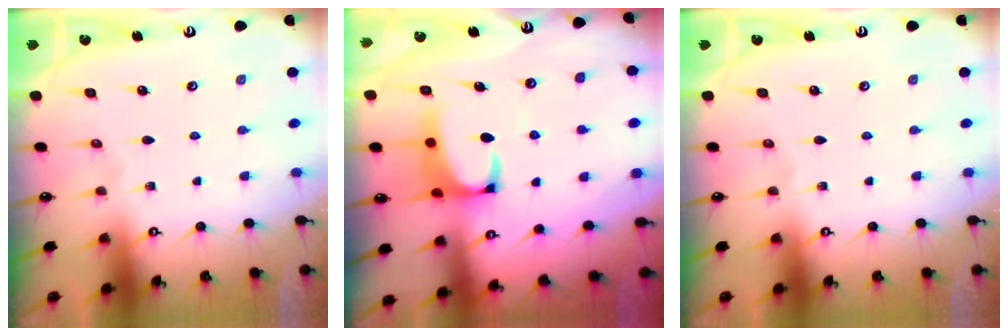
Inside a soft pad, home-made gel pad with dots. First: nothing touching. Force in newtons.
{"total": 2.1, "press": 1.9, "slide": 0.9}
{"total": 0.0}